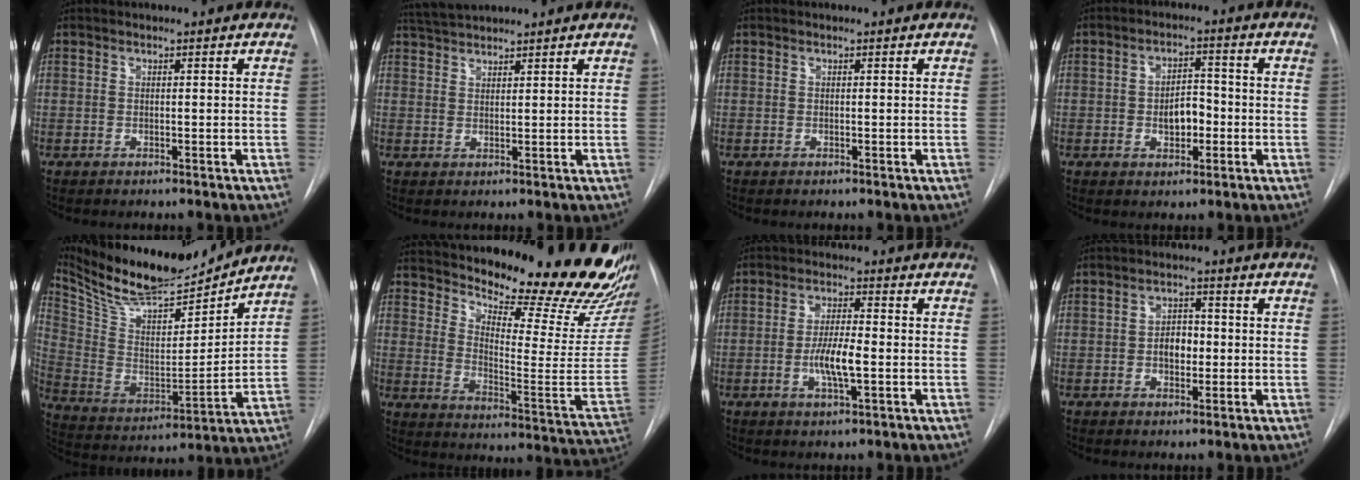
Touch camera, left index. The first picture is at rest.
{"total": 4.3, "force": [4.1, 0.0, 1.0], "torque": [-0.025, 0.026, 0.082]}
{"total": 0.0}
{"total": 4.7, "force": [-1.0, 2.7, 3.8], "torque": [-0.058, 0.010, -0.014]}
{"total": 19.9, "force": [18.3, 3.3, 7.2], "torque": [-0.143, -0.015, 0.313]}
{"total": 28.6, "force": [25.5, 3.5, 12.6], "torque": [-0.191, -0.125, 0.323]}
{"total": 5.7, "force": [-1.3, 1.1, 5.5], "torque": [-0.109, -0.002, -0.024]}
{"total": 4.2, "force": [-0.6, 2.6, 3.3], "torque": [-0.054, 0.011, -0.010]}